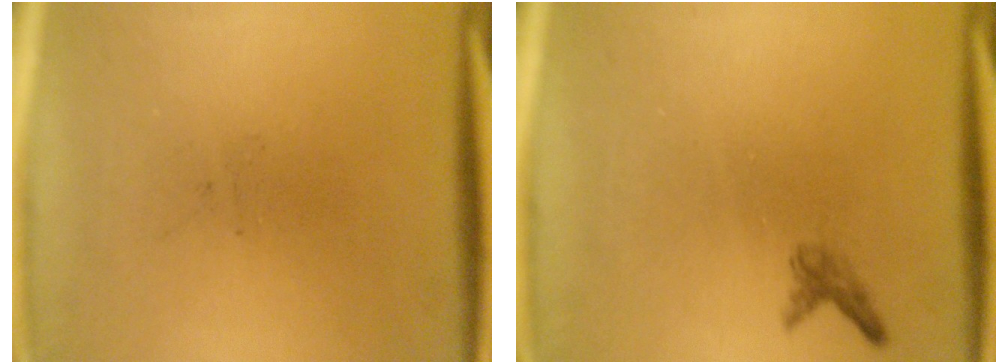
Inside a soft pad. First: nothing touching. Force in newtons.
{"total": 1.1}